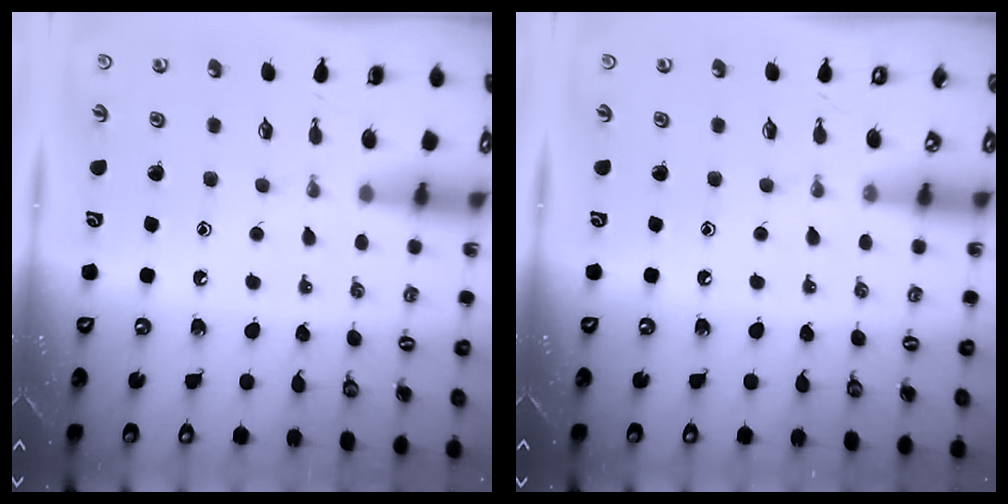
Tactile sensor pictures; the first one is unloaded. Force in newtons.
{"total": 0.0}